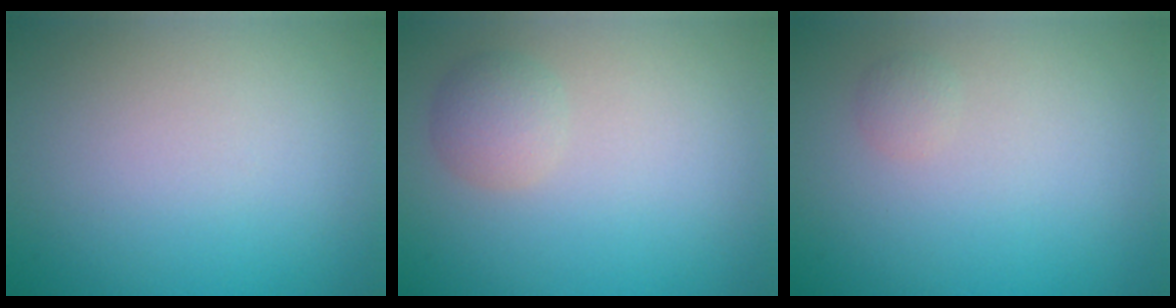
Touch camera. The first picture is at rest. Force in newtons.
{"total": 2.1, "press": 2.1, "slide": 0.1}
{"total": 0.8, "press": 0.8, "slide": 0.1}